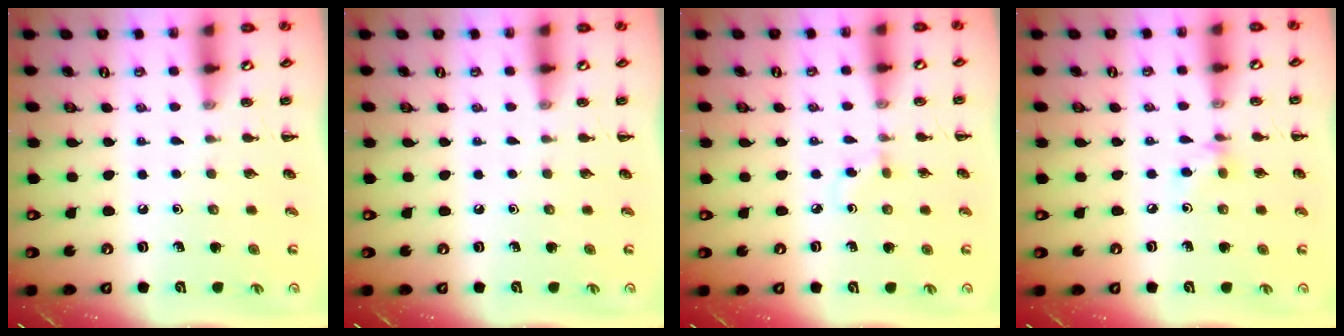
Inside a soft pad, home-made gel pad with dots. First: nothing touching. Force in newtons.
{"total": 0.0}
{"total": 2.2, "press": 1.9, "slide": 1.1}
{"total": 5.1, "press": 5.0, "slide": 1.1}